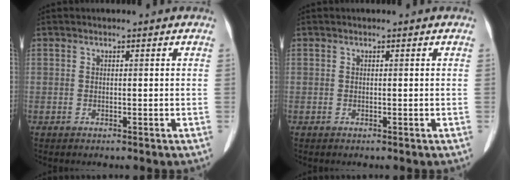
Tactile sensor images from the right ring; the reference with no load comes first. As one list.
[{"total": 0.0}]